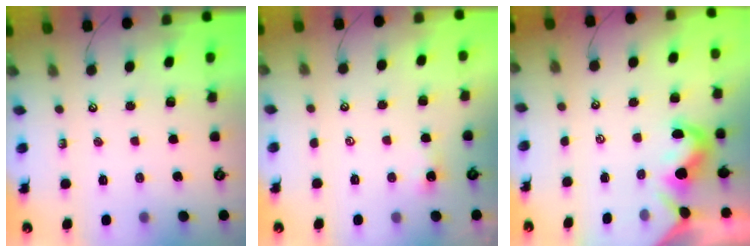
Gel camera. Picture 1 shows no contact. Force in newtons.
{"total": 1.4, "press": 1.3, "slide": 0.3}
{"total": 2.0, "press": 1.9, "slide": 0.5}